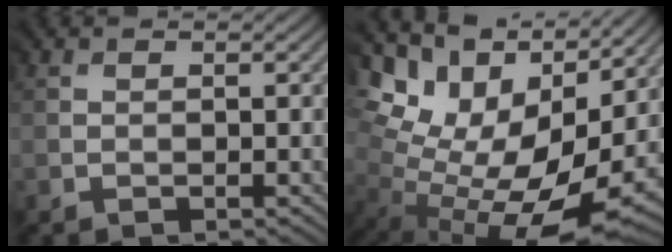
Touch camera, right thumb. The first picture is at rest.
{"total": 14.7, "force": [3.2, 8.9, 11.2], "torque": [-0.175, 0.021, 0.104]}